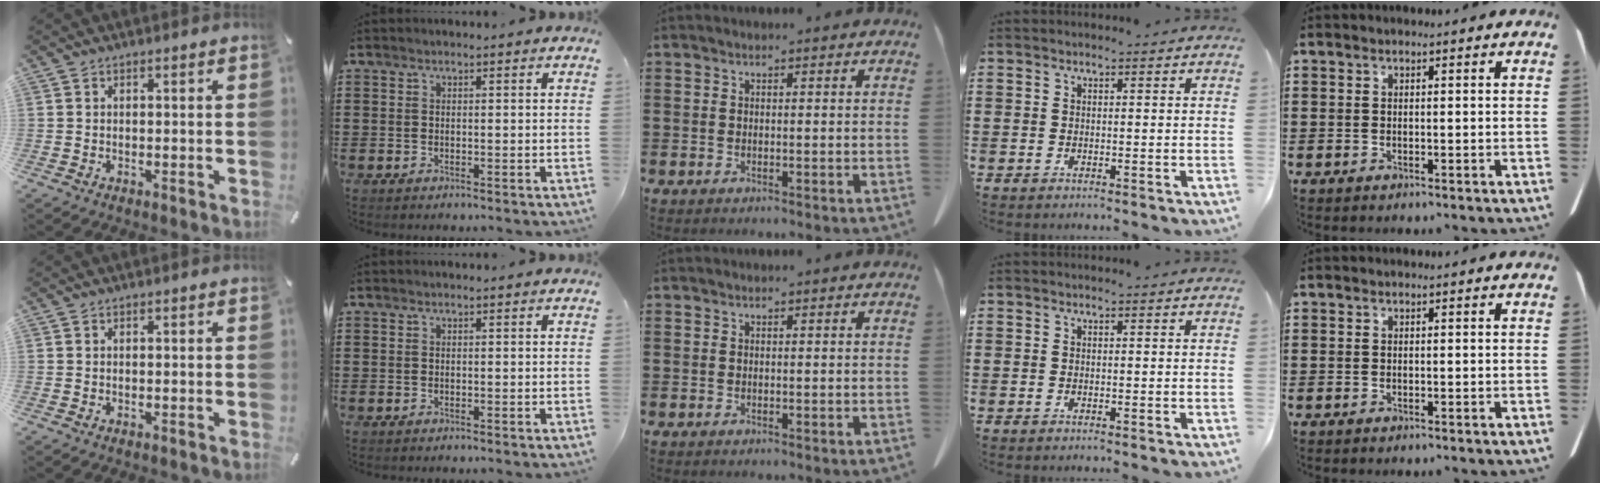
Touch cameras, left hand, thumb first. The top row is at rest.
{}